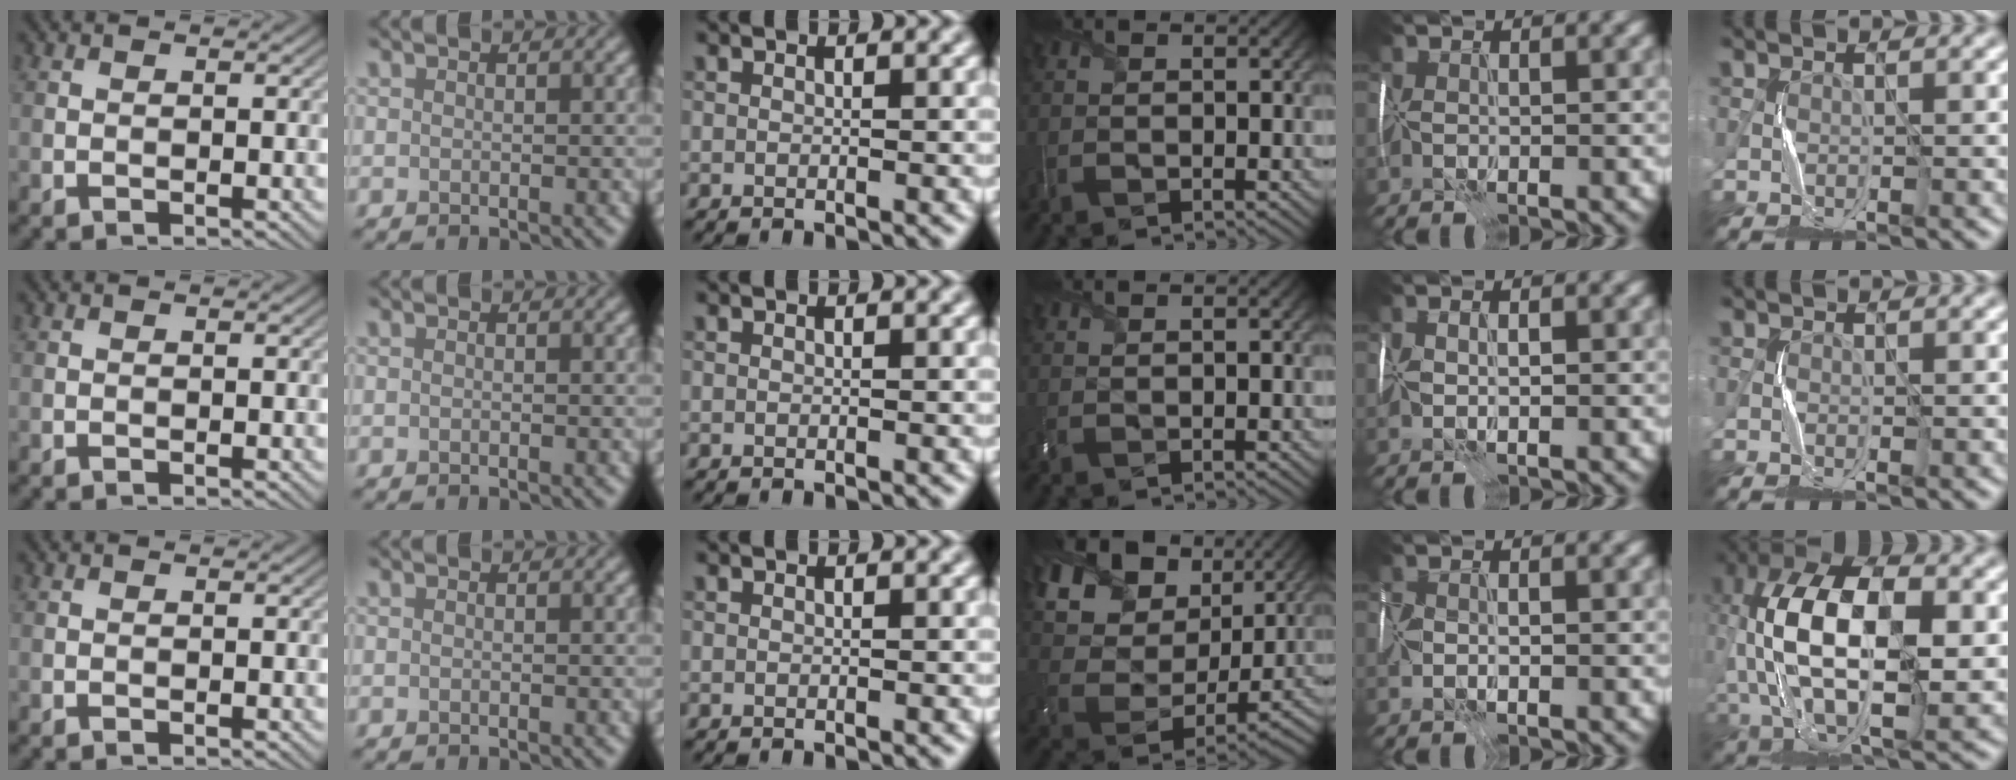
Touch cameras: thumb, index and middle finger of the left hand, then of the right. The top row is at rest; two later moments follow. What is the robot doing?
{"motion": "wrap", "object": "scarf"}